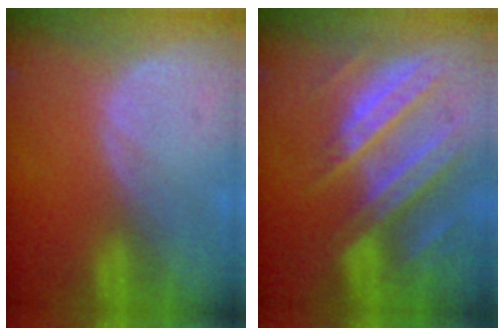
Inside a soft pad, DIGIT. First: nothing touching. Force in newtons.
{"total": 10.6, "press": 9.3, "slide": 5.0}